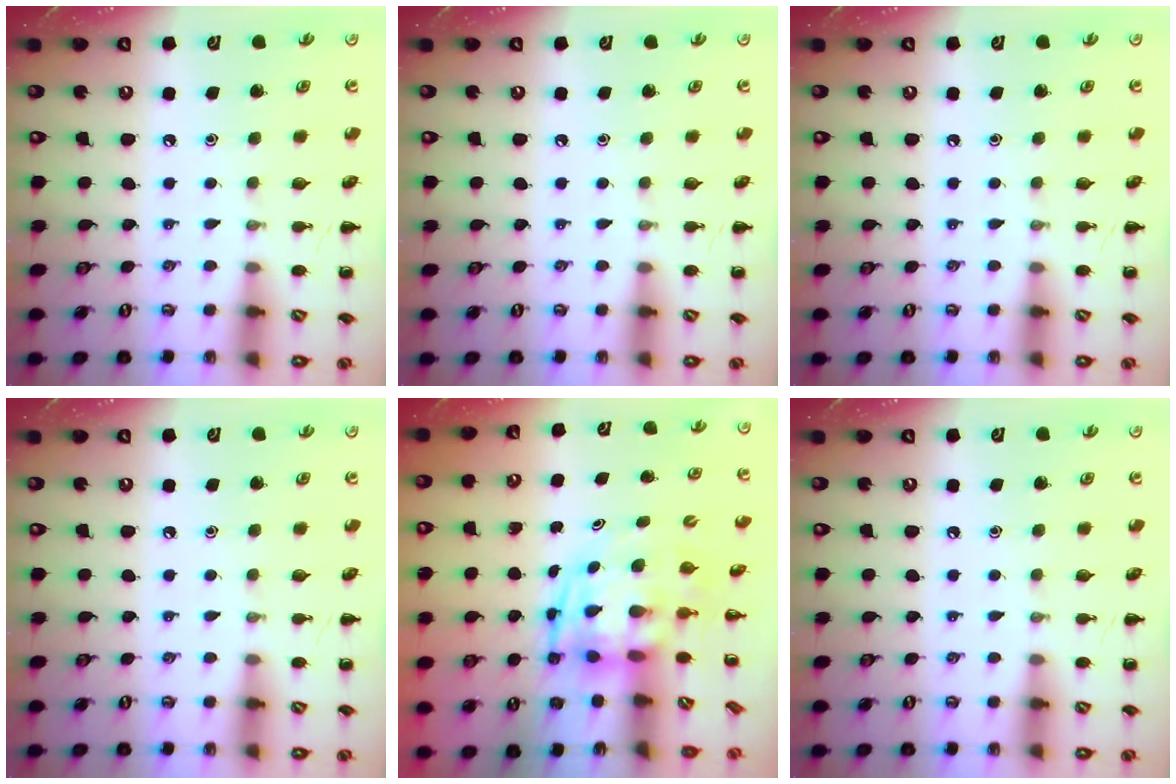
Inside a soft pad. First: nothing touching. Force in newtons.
{"total": 0.0}
{"total": 0.0}
{"total": 0.0}
{"total": 3.6, "press": 3.5, "slide": 1.1}
{"total": 0.0}